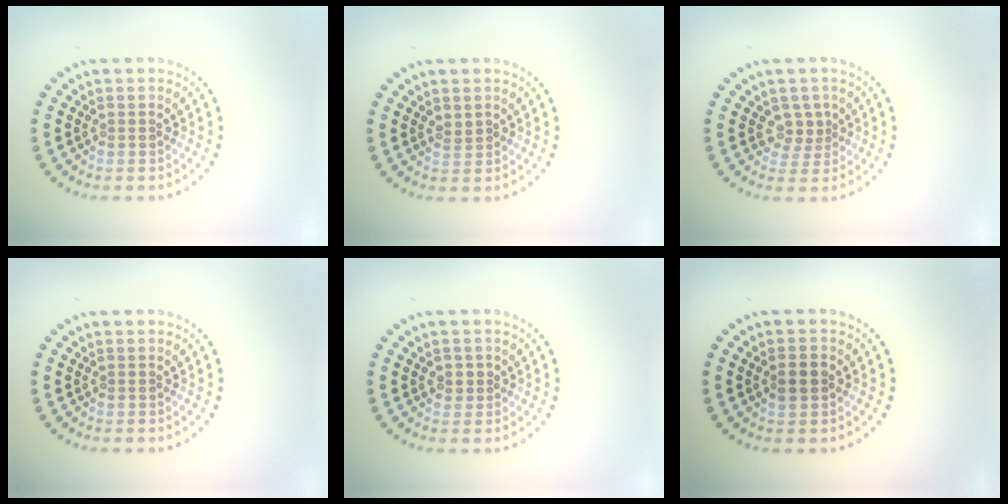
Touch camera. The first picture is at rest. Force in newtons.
{"total": 0.9, "press": 0.8, "slide": 0.3}
{"total": 1.8, "press": 1.3, "slide": 1.3}
{"total": 0.0}
{"total": 1.2, "press": 1.0, "slide": 0.6}
{"total": 2.3, "press": 2.3, "slide": 0.0}